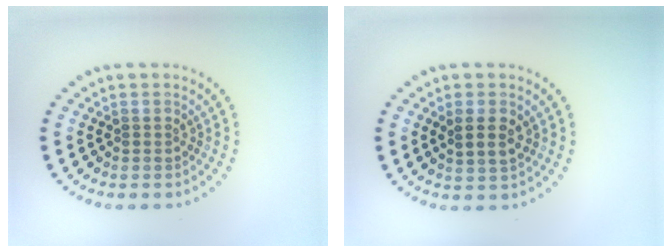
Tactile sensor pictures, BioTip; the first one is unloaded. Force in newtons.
{"total": 2.2, "press": 2.1, "slide": 0.7}